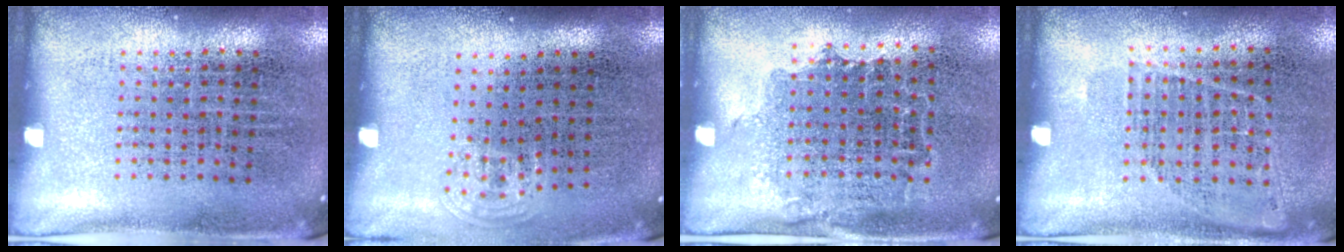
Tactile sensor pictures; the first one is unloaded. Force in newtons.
{"total": 0.8, "press": 0.5, "slide": 0.6}
{"total": 1.1, "press": 0.9, "slide": 0.5}
{"total": 0.9, "press": 0.8, "slide": 0.4}